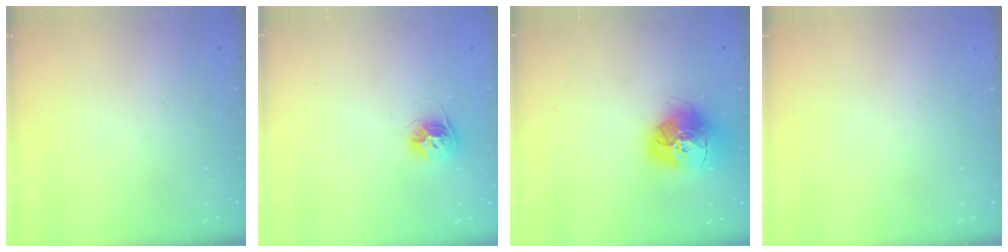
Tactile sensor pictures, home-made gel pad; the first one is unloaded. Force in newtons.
{"total": 9.6, "press": 9.6, "slide": 0.6}
{"total": 16.5, "press": 16.4, "slide": 1.5}
{"total": 0.0}